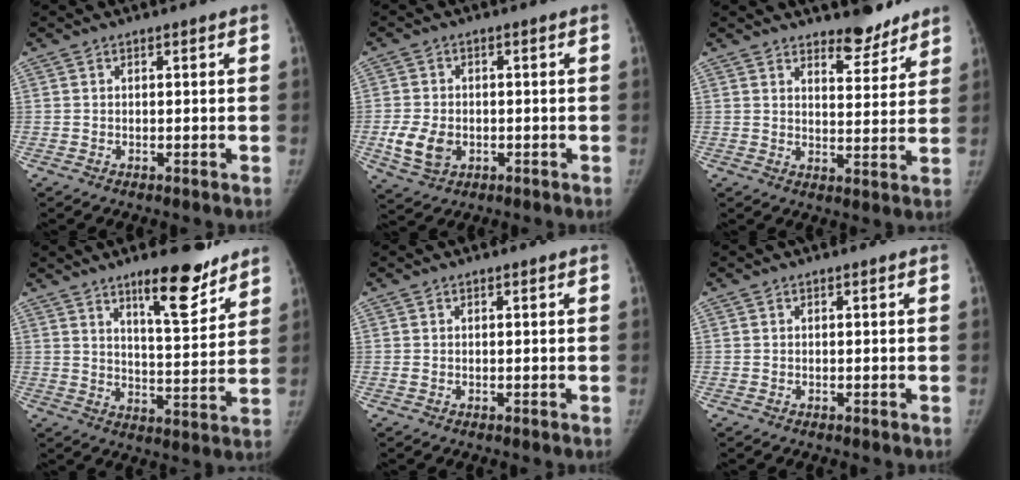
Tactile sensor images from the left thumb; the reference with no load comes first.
{"total": 7.0, "force": [-1.5, 5.2, 4.4], "torque": [-0.080, -0.004, -0.021]}
{"total": 7.1, "force": [6.0, 2.5, 2.7], "torque": [-0.010, -0.049, 0.092]}
{"total": 12.3, "force": [8.8, 3.4, 7.9], "torque": [-0.091, -0.065, 0.138]}
{"total": 0.6, "force": [0.2, 0.5, 0.3], "torque": [-0.007, -0.001, 0.003]}
{"total": 0.0}